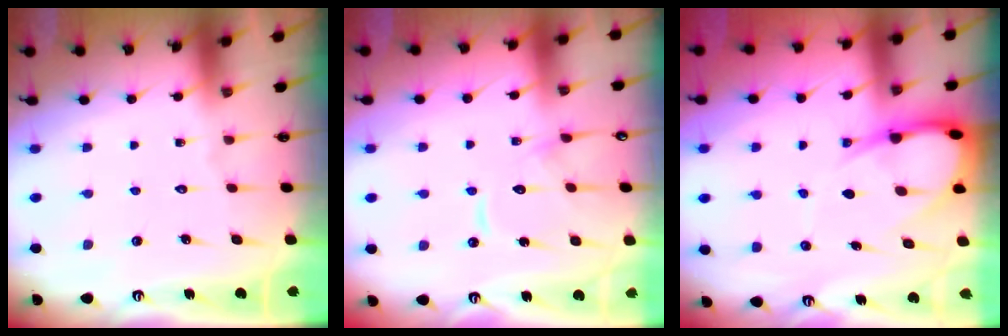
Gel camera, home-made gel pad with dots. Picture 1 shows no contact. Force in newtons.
{"total": 10.6, "press": 10.6, "slide": 0.5}
{"total": 9.8, "press": 9.8, "slide": 1.1}